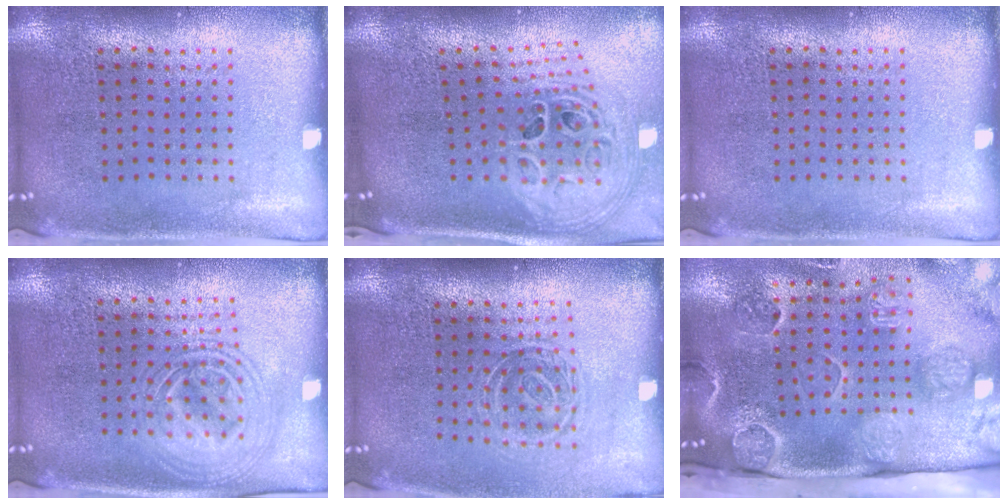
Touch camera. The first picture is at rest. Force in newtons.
{"total": 2.8, "press": 2.0, "slide": 1.9}
{"total": 0.0}
{"total": 1.9, "press": 1.9, "slide": 0.3}
{"total": 1.4, "press": 1.1, "slide": 0.9}
{"total": 3.7, "press": 3.3, "slide": 1.7}